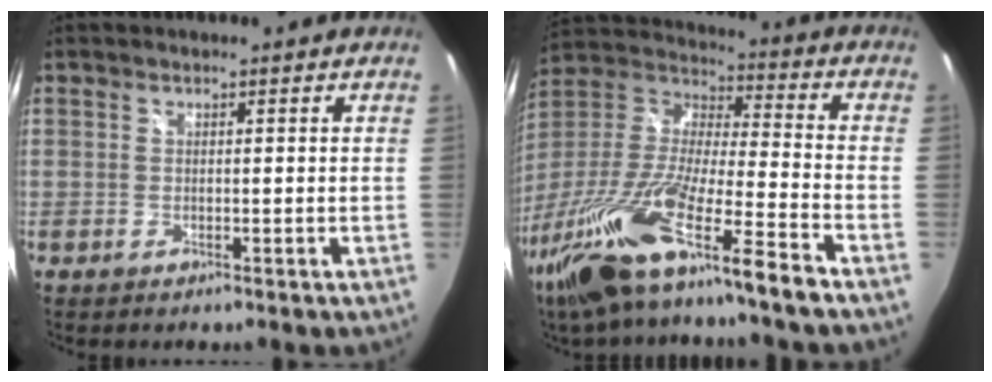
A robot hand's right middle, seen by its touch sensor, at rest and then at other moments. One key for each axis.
{"total": 23.7, "fx": -16.3, "fy": 1.3, "fz": 17.2, "tx": -0.327, "ty": -0.051, "tz": -0.300}